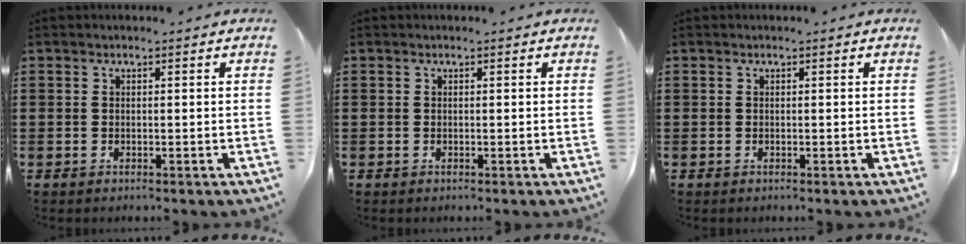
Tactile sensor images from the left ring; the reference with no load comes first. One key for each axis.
{"total": 0.0}
{"total": 0.0}